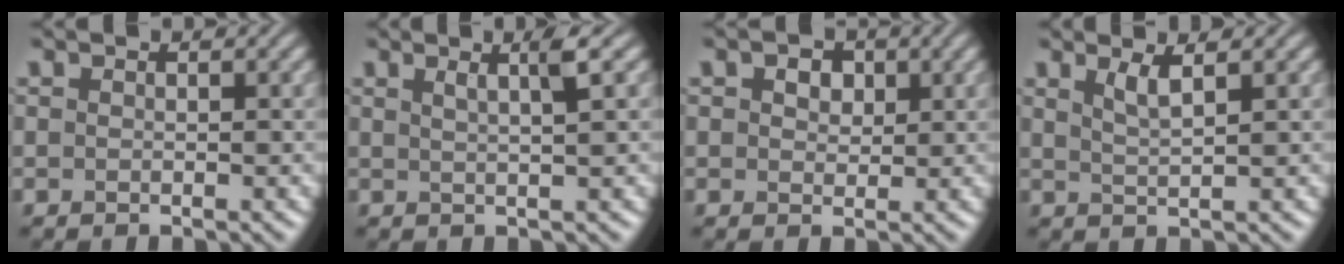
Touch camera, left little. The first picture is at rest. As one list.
[{"total": 2.4, "force": [1.1, 0.4, 2.1], "torque": [-0.025, 0.007, 0.013]}, {"total": 3.2, "force": [1.5, 2.0, 1.9], "torque": [-0.029, 0.010, 0.008]}, {"total": 1.9, "force": [1.1, 0.4, 1.5], "torque": [-0.027, -0.001, 0.020]}]